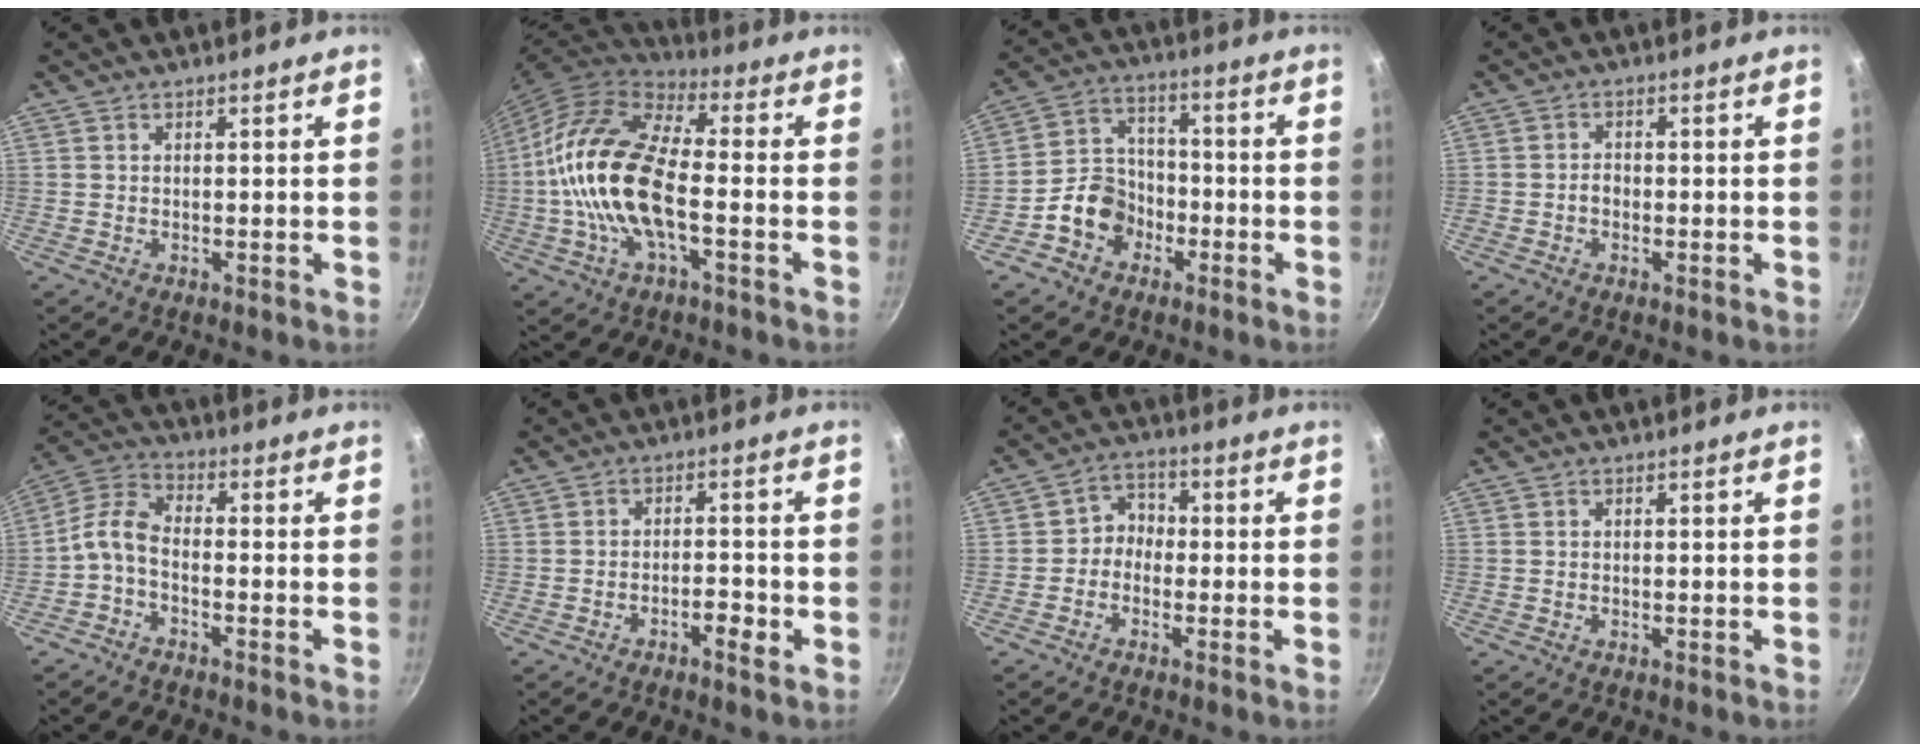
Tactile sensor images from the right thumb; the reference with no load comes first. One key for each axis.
{"total": 19.6, "fx": -2.5, "fy": 8.9, "fz": 17.3, "tx": -0.328, "ty": 0.032, "tz": -0.061}
{"total": 9.6, "fx": -4.2, "fy": 7.7, "fz": 3.8, "tx": -0.028, "ty": 0.052, "tz": -0.084}
{"total": 1.7, "fx": -0.6, "fy": 1.2, "fz": 0.9, "tx": -0.008, "ty": 0.013, "tz": -0.012}
{"total": 6.1, "fx": -2.6, "fy": 3.1, "fz": 4.6, "tx": -0.109, "ty": 0.036, "tz": -0.065}
{"total": 3.8, "fx": -1.8, "fy": 1.1, "fz": 3.1, "tx": -0.045, "ty": 0.018, "tz": -0.028}
{"total": 4.0, "fx": -1.2, "fy": 3.4, "fz": 1.7, "tx": -0.003, "ty": 0.024, "tz": -0.033}
{"total": 0.0}